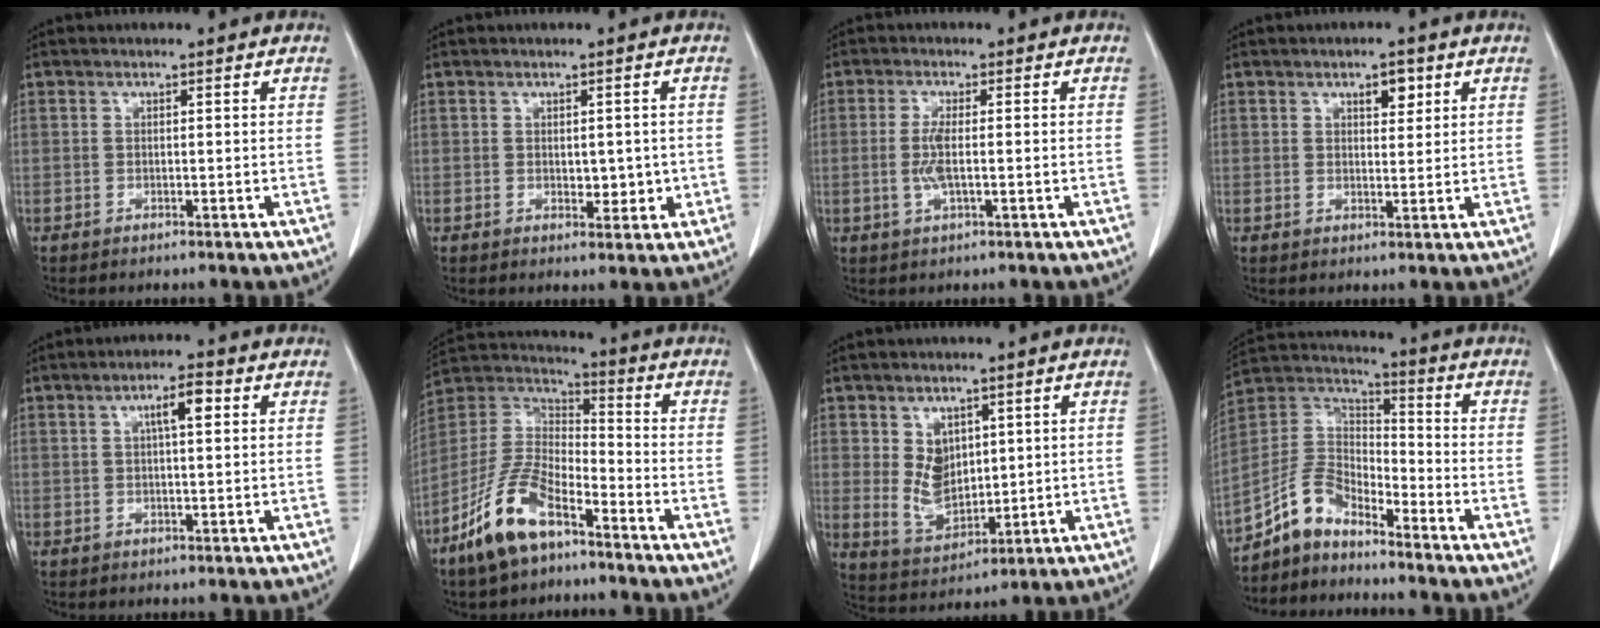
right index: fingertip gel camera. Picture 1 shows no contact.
{"total": 3.9, "force": [-0.3, 2.2, 3.2], "torque": [-0.039, 0.002, 0.006]}
{"total": 3.9, "force": [-0.6, 0.9, 3.8], "torque": [-0.085, -0.002, -0.010]}
{"total": 3.5, "force": [1.8, 1.6, 2.5], "torque": [-0.039, 0.001, 0.029]}
{"total": 4.3, "force": [1.3, 1.0, 4.0], "torque": [-0.072, 0.010, 0.023]}
{"total": 13.6, "force": [-8.6, 5.2, 9.2], "torque": [-0.201, 0.004, -0.168]}
{"total": 7.4, "force": [1.6, 5.1, 5.1], "torque": [-0.101, 0.001, 0.050]}
{"total": 9.1, "force": [-7.4, 3.9, 3.7], "torque": [-0.083, 0.033, -0.148]}